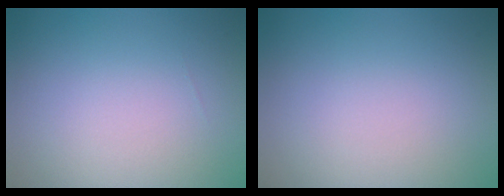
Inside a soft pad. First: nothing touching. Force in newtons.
{"total": 0.0}